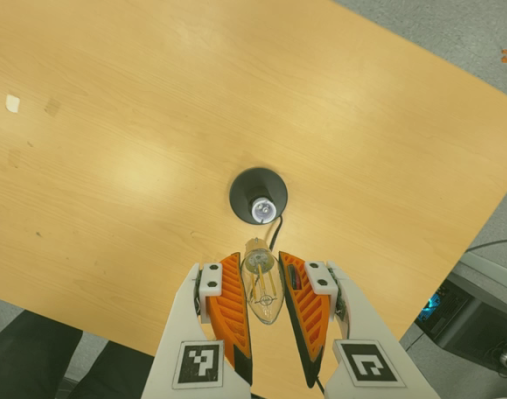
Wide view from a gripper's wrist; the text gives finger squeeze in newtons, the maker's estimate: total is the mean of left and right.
{"total": 11.6, "left": 11.3, "right": 11.9}